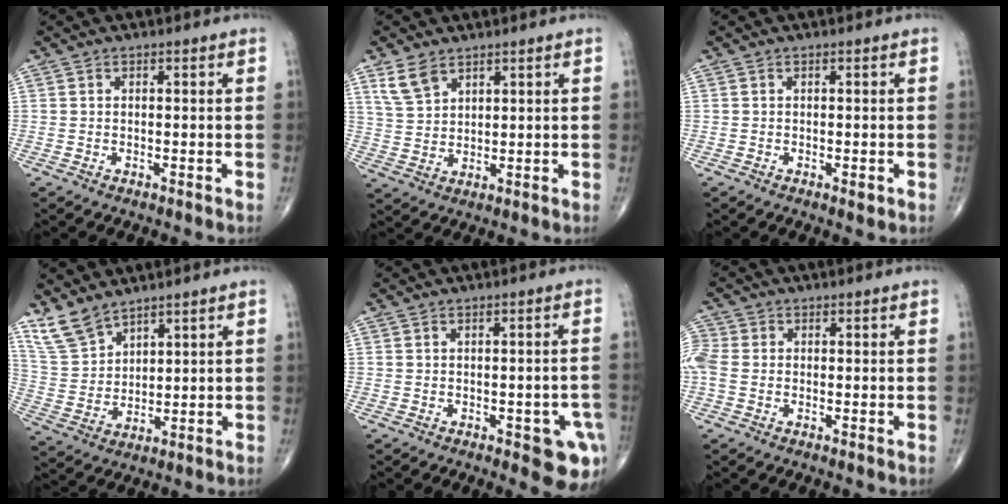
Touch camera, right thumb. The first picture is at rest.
{"total": 5.6, "force": [3.7, 3.2, 2.7], "torque": [-0.044, -0.015, 0.082]}
{"total": 0.8, "force": [-0.3, 0.4, 0.7], "torque": [-0.006, -0.002, -0.005]}
{"total": 7.4, "force": [6.2, 3.0, 2.6], "torque": [-0.051, -0.026, 0.143]}
{"total": 8.3, "force": [-3.3, 3.1, 7.0], "torque": [-0.057, 0.006, -0.036]}
{"total": 4.8, "force": [-0.3, 3.8, 3.1], "torque": [-0.086, 0.011, -0.010]}